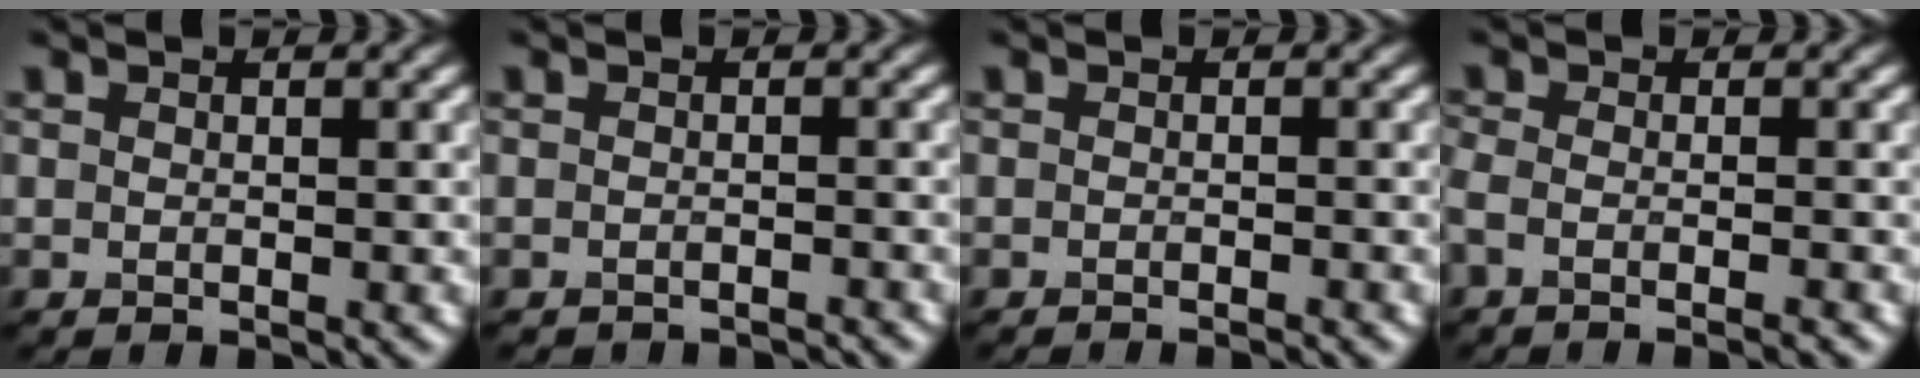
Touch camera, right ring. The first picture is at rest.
{"total": 2.1, "force": [-2.1, 0.1, 0.2], "torque": [0.005, -0.005, -0.026]}
{"total": 1.8, "force": [-1.5, 0.2, 0.9], "torque": [-0.001, -0.003, -0.024]}
{"total": 3.2, "force": [-1.8, 1.0, 2.5], "torque": [-0.021, -0.005, -0.035]}